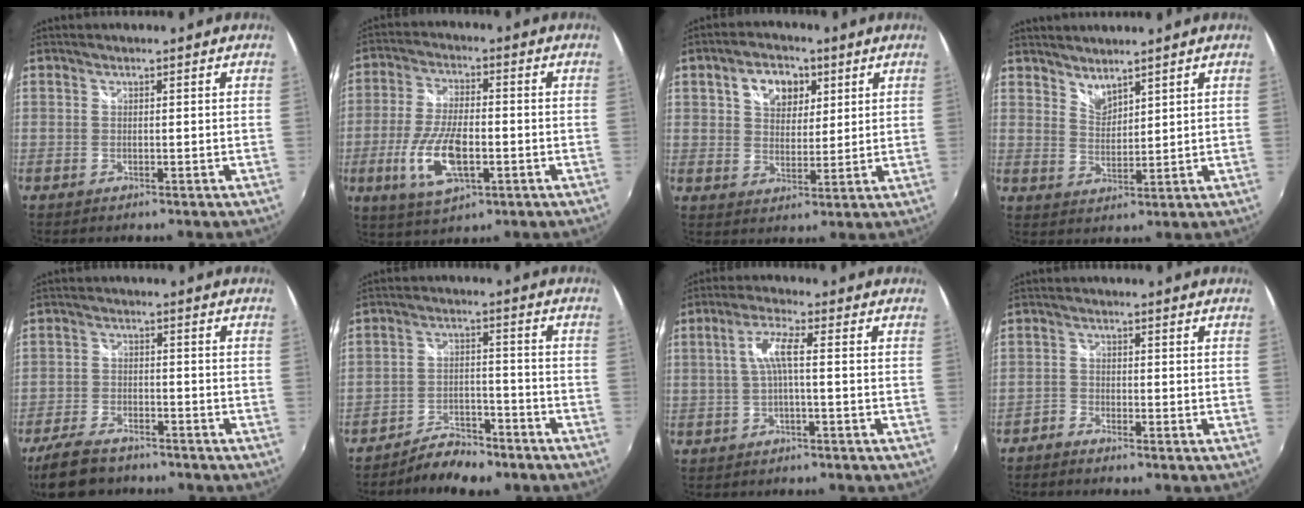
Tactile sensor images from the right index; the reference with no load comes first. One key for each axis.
{"total": 11.7, "fx": -3.3, "fy": 4.8, "fz": 10.2, "tx": -0.211, "ty": -0.007, "tz": -0.058}
{"total": 8.2, "fx": 3.5, "fy": 5.8, "fz": 4.8, "tx": -0.081, "ty": 0.020, "tz": 0.058}
{"total": 3.8, "fx": 3.5, "fy": 1.0, "fz": 1.0, "tx": -0.012, "ty": -0.003, "tz": 0.062}
{"total": 9.8, "fx": -7.9, "fy": 4.1, "fz": 4.2, "tx": -0.116, "ty": -0.010, "tz": -0.138}
{"total": 8.0, "fx": -6.9, "fy": 3.1, "fz": 2.8, "tx": -0.069, "ty": 0.010, "tz": -0.109}
{"total": 4.6, "fx": -0.5, "fy": 0.3, "fz": 4.6, "tx": -0.094, "ty": 0.007, "tz": -0.006}
{"total": 1.9, "fx": -1.8, "fy": 0.5, "fz": 0.0, "tx": -0.005, "ty": -0.001, "tz": -0.042}